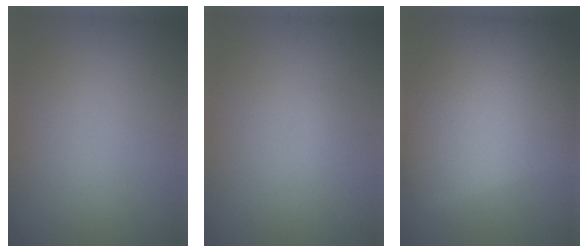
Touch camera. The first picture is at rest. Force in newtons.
{"total": 0.7, "press": 0.7, "slide": 0.1}
{"total": 17.0, "press": 17.0, "slide": 0.3}